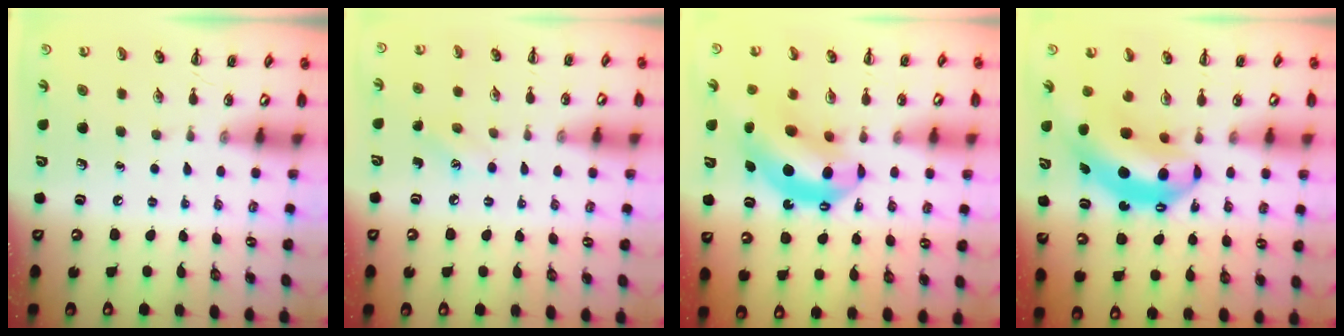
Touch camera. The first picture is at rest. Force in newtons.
{"total": 6.8, "press": 6.6, "slide": 1.7}
{"total": 12.9, "press": 12.5, "slide": 3.3}
{"total": 9.5, "press": 9.2, "slide": 2.5}